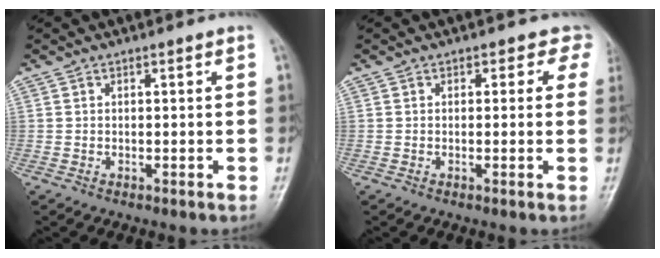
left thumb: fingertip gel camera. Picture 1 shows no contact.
{"total": 2.8, "force": [1.4, 2.1, 1.0], "torque": [0.024, -0.004, -0.004]}